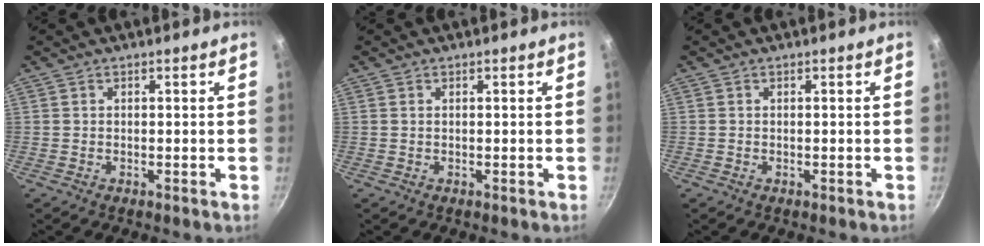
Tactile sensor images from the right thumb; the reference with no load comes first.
{"total": 0.0}
{"total": 0.0}